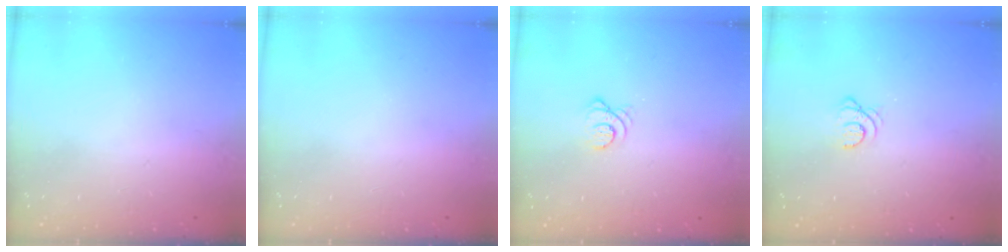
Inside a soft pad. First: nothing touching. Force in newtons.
{"total": 0.0}
{"total": 3.2, "press": 3.1, "slide": 0.4}
{"total": 2.5, "press": 2.5, "slide": 0.3}